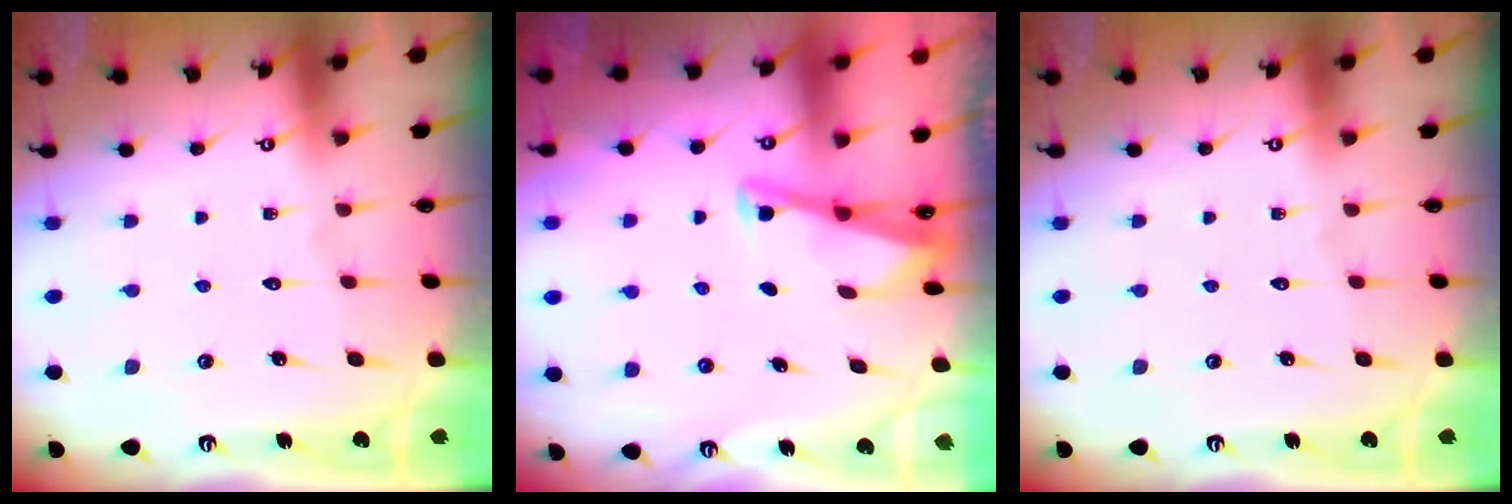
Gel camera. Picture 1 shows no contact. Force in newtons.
{"total": 3.0, "press": 2.9, "slide": 0.3}
{"total": 0.0}